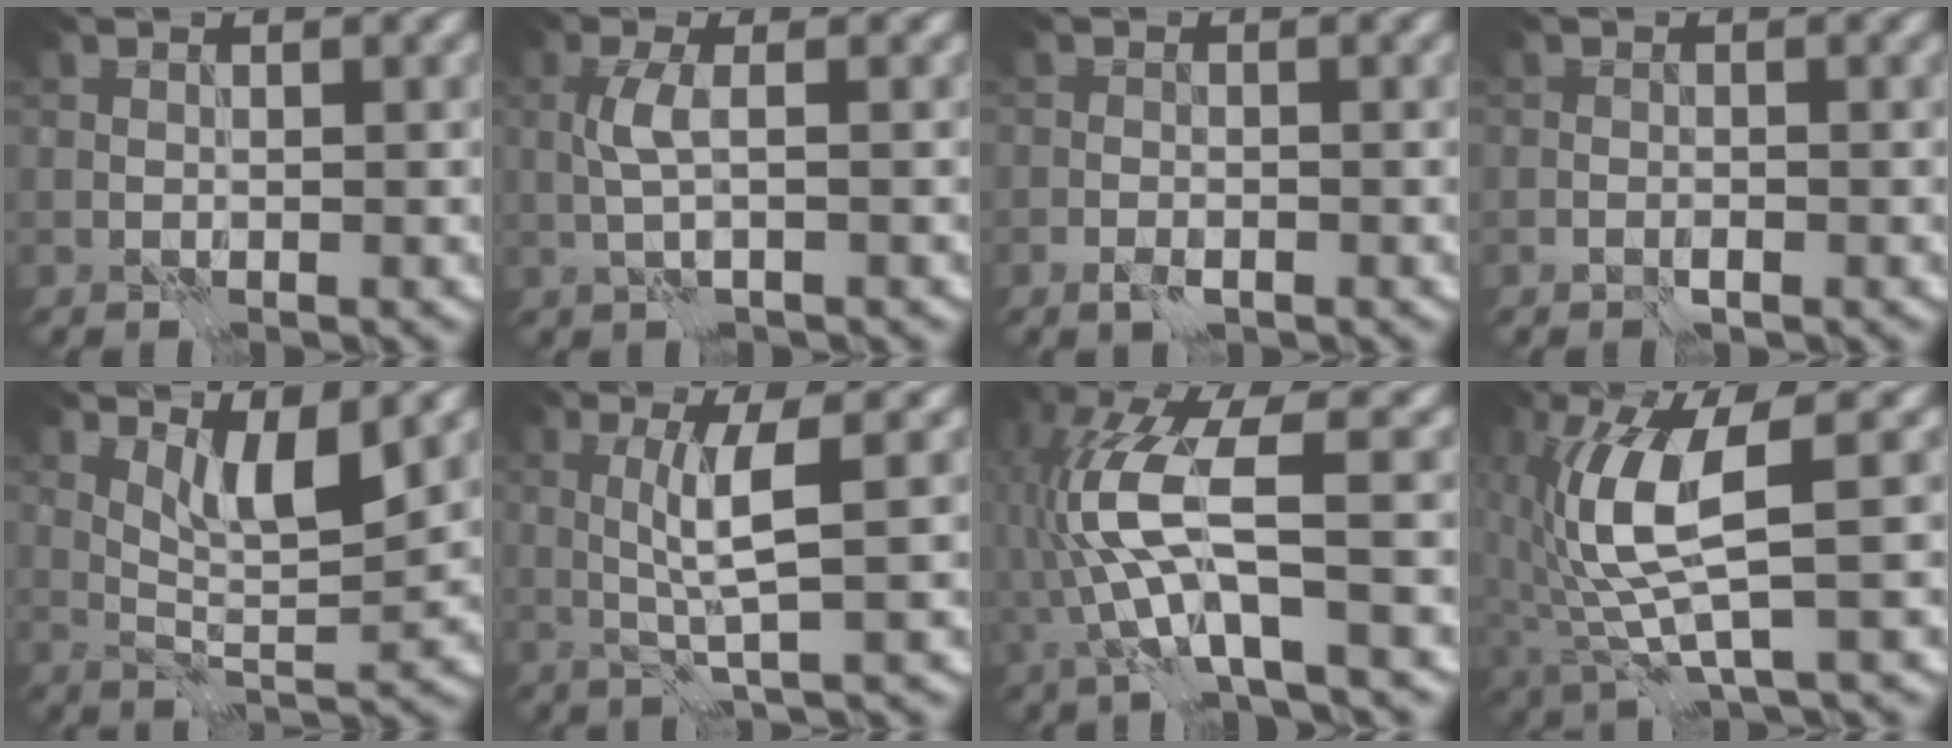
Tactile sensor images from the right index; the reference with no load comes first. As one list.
[{"total": 2.2, "force": [0.2, 0.5, 2.2], "torque": [-0.049, 0.004, 0.003]}, {"total": 1.6, "force": [-0.9, 0.9, 0.9], "torque": [-0.019, -0.001, -0.018]}, {"total": 1.1, "force": [-0.5, 0.7, 0.7], "torque": [-0.014, 0.000, -0.011]}, {"total": 4.6, "force": [2.3, 1.1, 3.8], "torque": [-0.074, -0.013, 0.043]}, {"total": 3.5, "force": [0.3, -0.1, 3.5], "torque": [-0.074, -0.001, 0.011]}, {"total": 8.7, "force": [-0.8, 2.4, 8.4], "torque": [-0.194, 0.013, -0.019]}, {"total": 7.5, "force": [0.9, 2.0, 7.2], "torque": [-0.167, 0.000, 0.021]}]